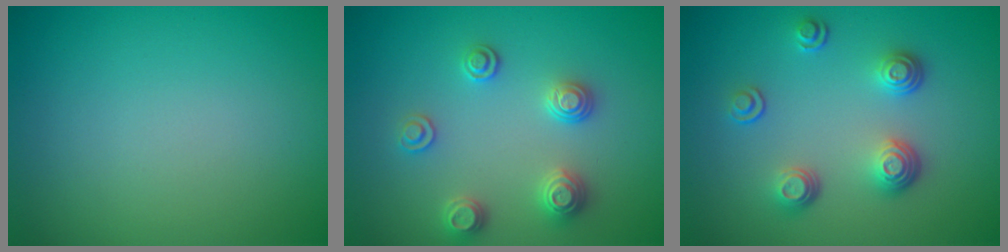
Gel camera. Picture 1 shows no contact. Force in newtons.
{"total": 2.6, "press": 2.6, "slide": 0.2}
{"total": 3.4, "press": 2.6, "slide": 2.2}